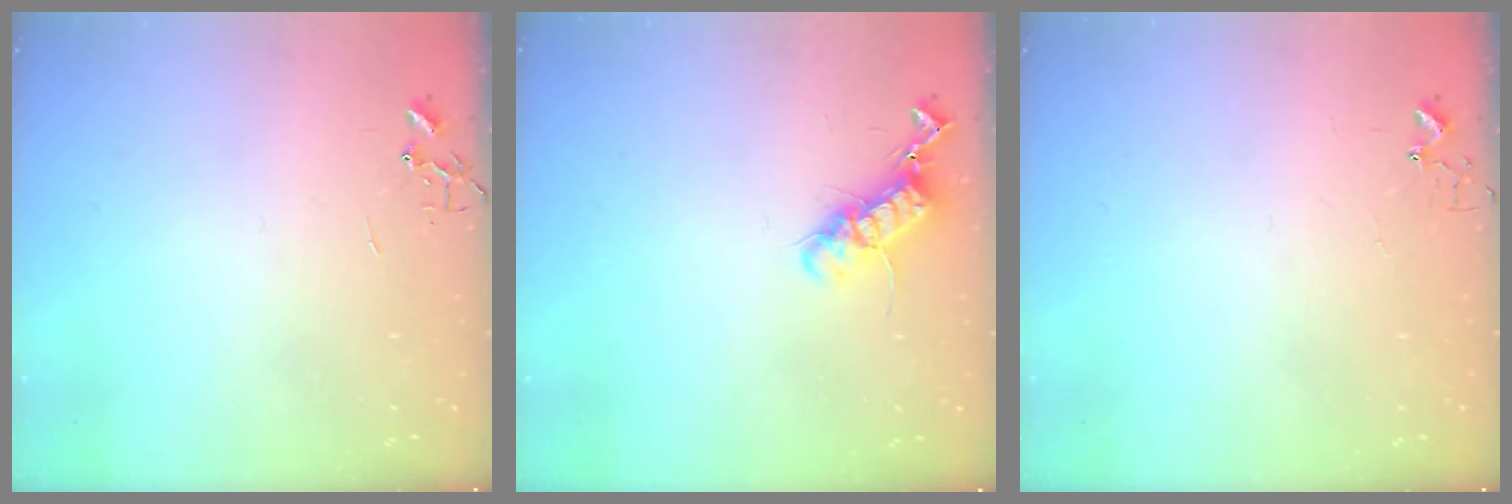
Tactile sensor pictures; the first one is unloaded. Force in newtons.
{"total": 12.5, "press": 12.5, "slide": 0.4}
{"total": 2.7, "press": 2.7, "slide": 0.2}